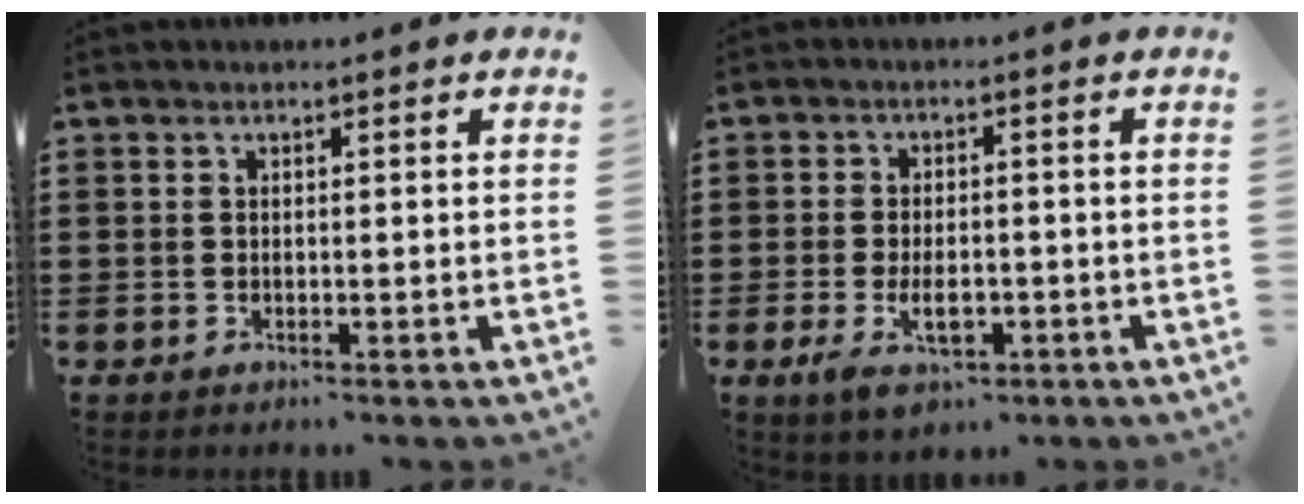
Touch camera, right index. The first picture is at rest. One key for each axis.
{"total": 5.2, "fx": -1.9, "fy": 2.7, "fz": 4.0, "tx": -0.071, "ty": -0.001, "tz": -0.039}